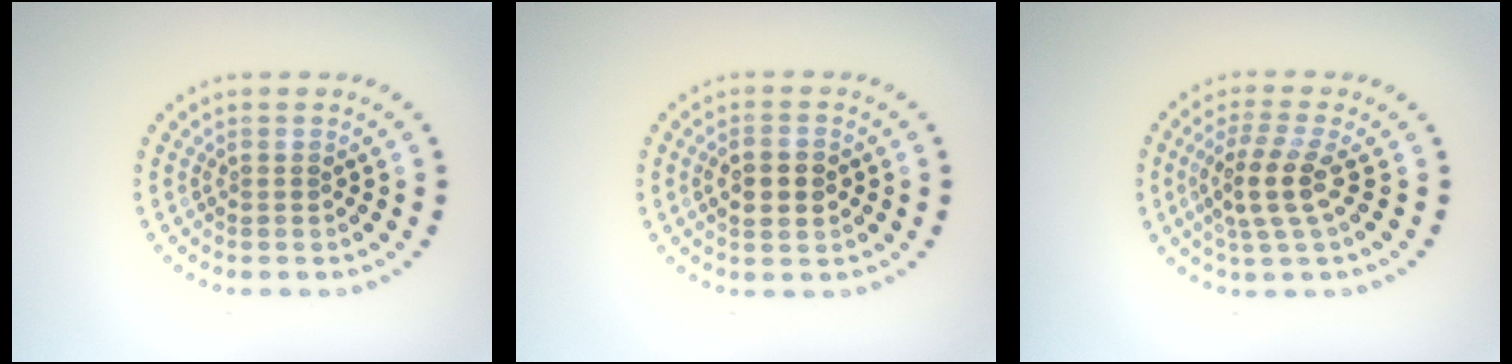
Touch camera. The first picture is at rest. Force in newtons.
{"total": 2.8, "press": 2.8, "slide": 0.2}
{"total": 3.5, "press": 2.9, "slide": 1.9}